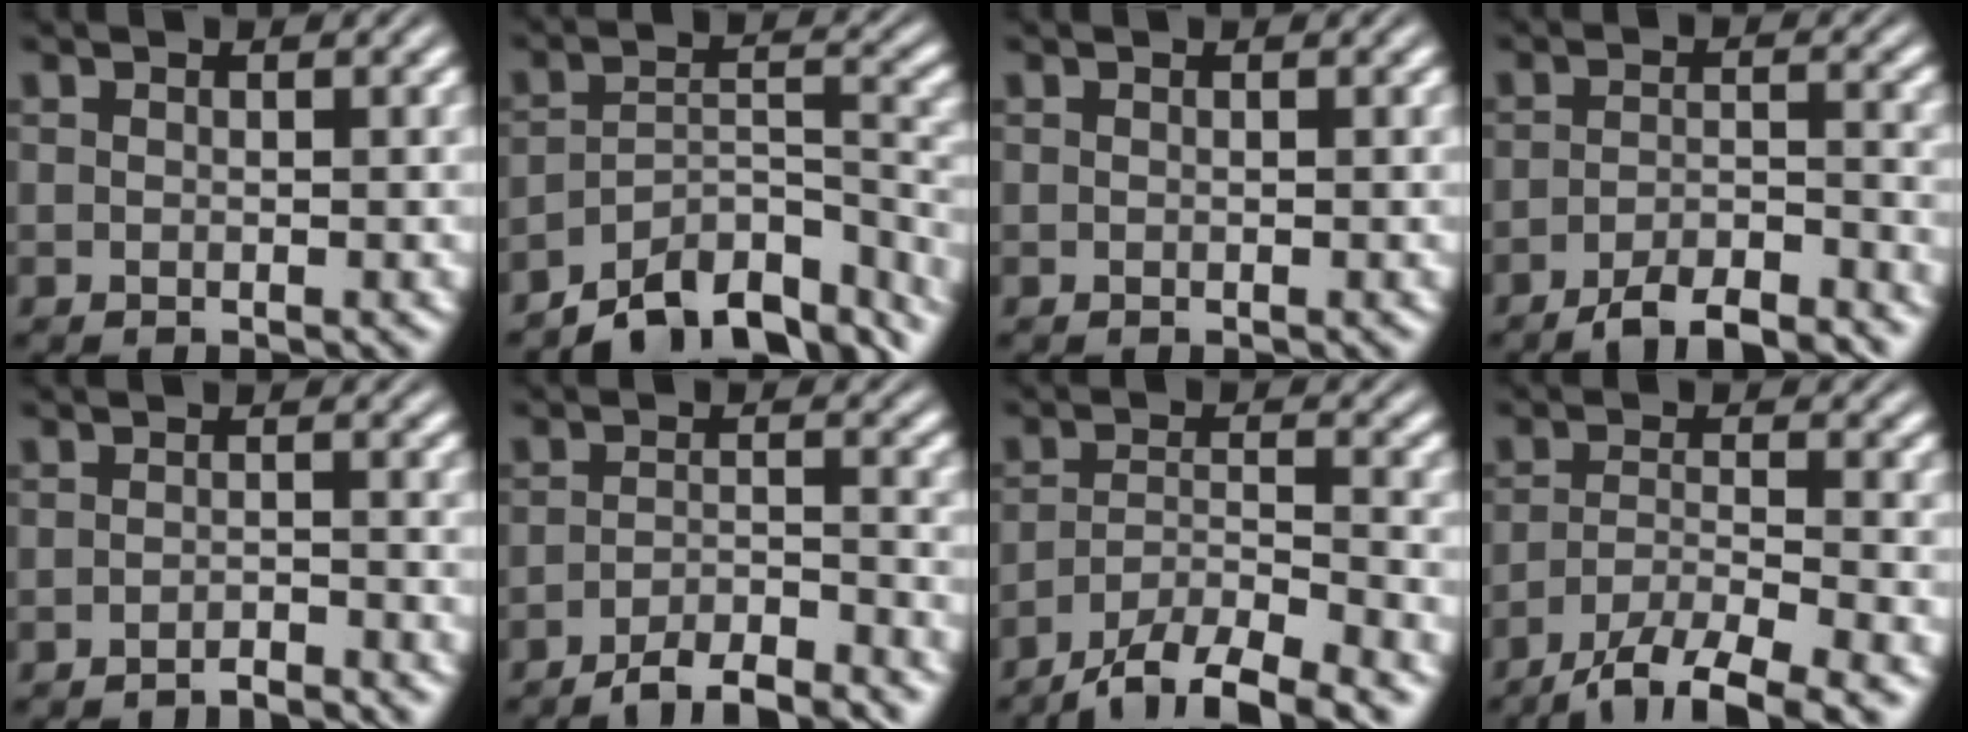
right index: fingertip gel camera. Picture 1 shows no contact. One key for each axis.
{"total": 10.3, "fx": -8.1, "fy": 3.8, "fz": 5.2, "tx": -0.070, "ty": -0.034, "tz": -0.112}
{"total": 0.0}
{"total": 5.3, "fx": -4.9, "fy": 0.2, "fz": 1.9, "tx": -0.015, "ty": -0.015, "tz": -0.076}
{"total": 2.3, "fx": -2.2, "fy": -0.7, "fz": 0.0, "tx": 0.008, "ty": -0.005, "tz": -0.037}
{"total": 4.8, "fx": -4.5, "fy": 0.0, "fz": 1.6, "tx": -0.011, "ty": -0.014, "tz": -0.071}
{"total": 6.6, "fx": -4.7, "fy": 2.5, "fz": 3.9, "tx": -0.052, "ty": -0.016, "tz": -0.073}
{"total": 6.2, "fx": -4.3, "fy": 1.7, "fz": 4.2, "tx": -0.057, "ty": -0.019, "tz": -0.058}